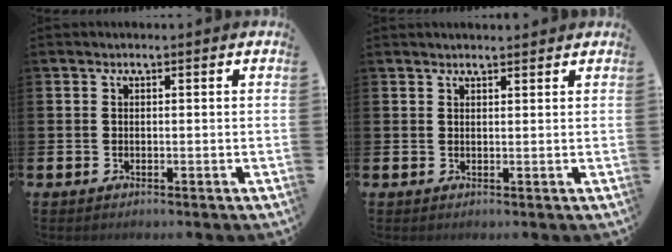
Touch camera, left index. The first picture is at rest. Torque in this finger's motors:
{"motor_torque": [1.00, -1.14, 0.14, 0.07]}